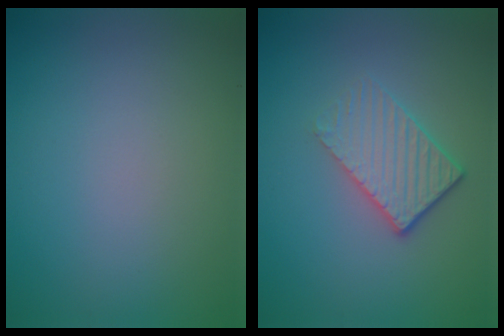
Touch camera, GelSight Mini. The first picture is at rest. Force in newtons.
{"total": 3.3, "press": 2.7, "slide": 1.9}